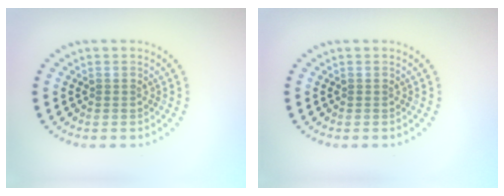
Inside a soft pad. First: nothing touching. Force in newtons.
{"total": 0.0}